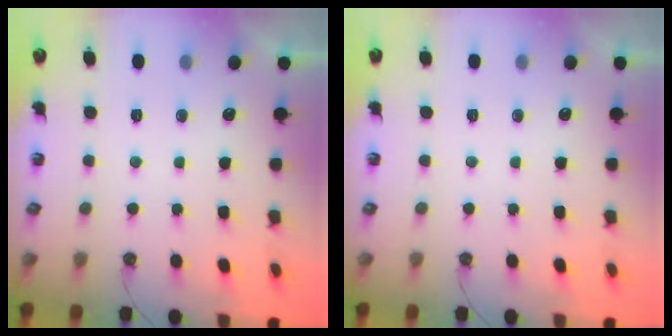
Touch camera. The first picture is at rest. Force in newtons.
{"total": 0.0}